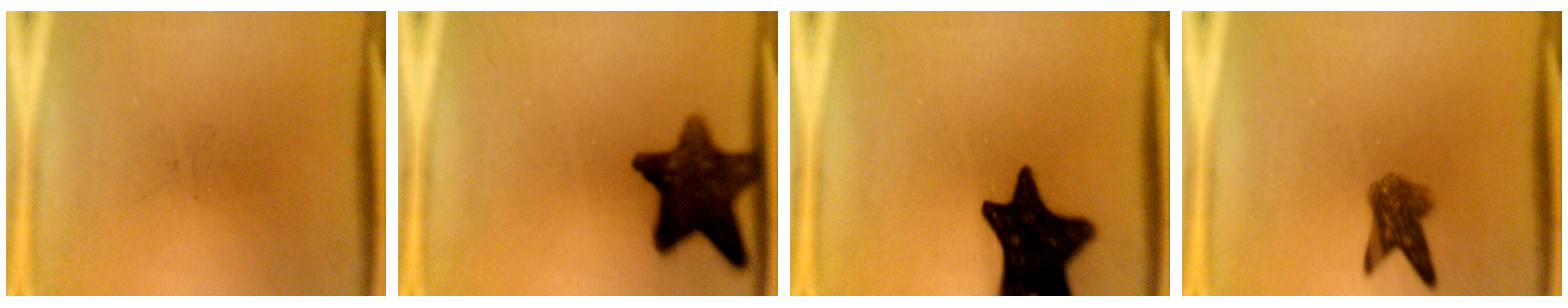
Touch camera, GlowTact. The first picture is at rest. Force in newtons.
{"total": 12.2}
{"total": 18.2}
{"total": 5.2}